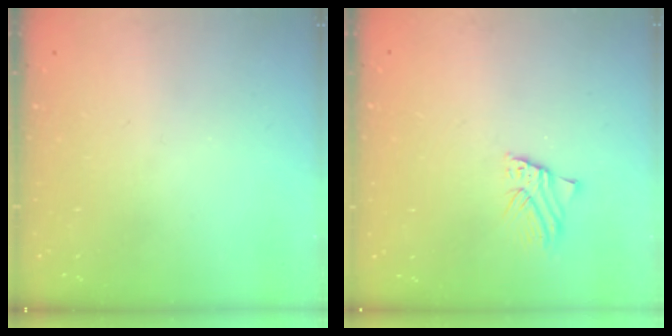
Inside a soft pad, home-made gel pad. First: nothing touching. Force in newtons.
{"total": 1.5, "press": 1.5, "slide": 0.0}